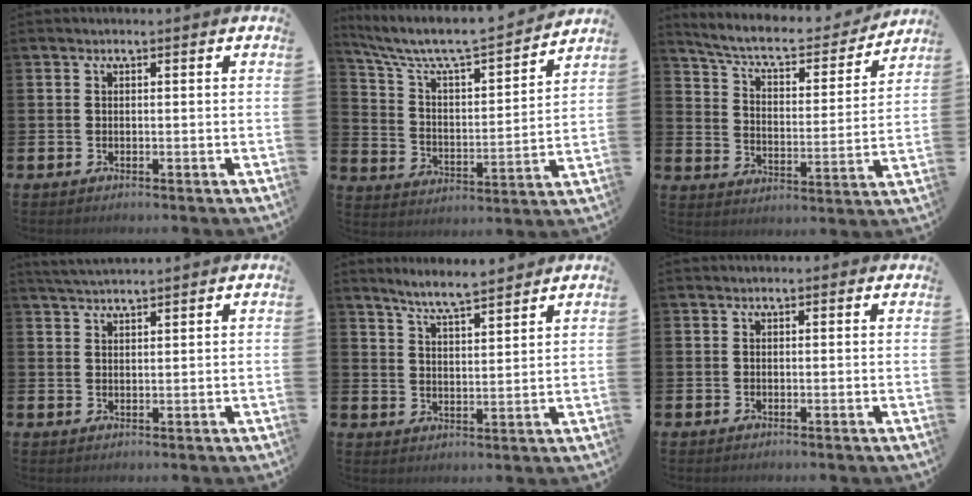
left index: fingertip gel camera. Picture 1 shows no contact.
{"total": 8.1, "force": [7.4, 1.4, 3.0], "torque": [-0.092, -0.057, 0.121]}
{"total": 7.5, "force": [6.7, 1.7, 2.9], "torque": [-0.091, -0.046, 0.112]}
{"total": 2.6, "force": [2.6, 0.2, 0.5], "torque": [-0.010, -0.010, 0.047]}
{"total": 5.8, "force": [5.6, 0.1, 1.6], "torque": [-0.043, -0.030, 0.099]}
{"total": 0.0}